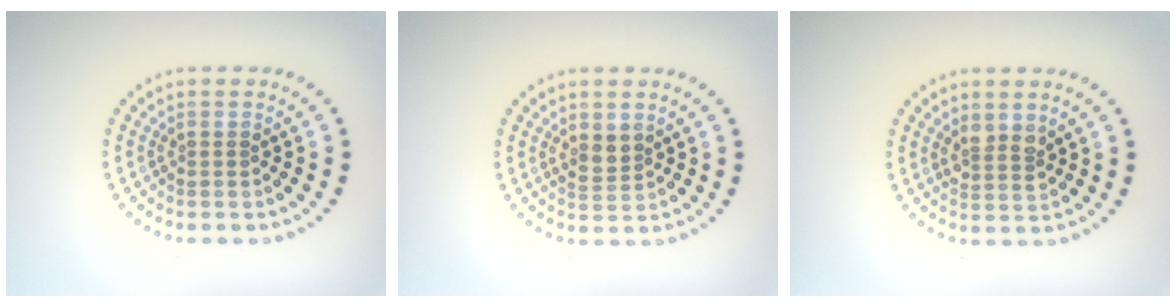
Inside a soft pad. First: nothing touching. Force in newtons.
{"total": 1.6, "press": 1.4, "slide": 0.8}
{"total": 1.8, "press": 1.6, "slide": 0.9}